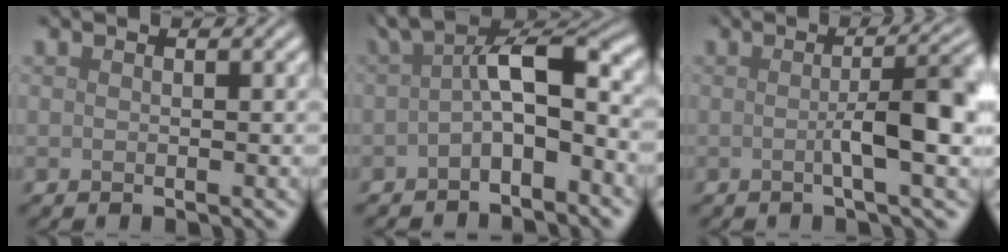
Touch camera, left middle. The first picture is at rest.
{"total": 5.6, "force": [-0.9, 2.2, 5.1], "torque": [-0.076, 0.013, -0.025]}
{"total": 6.2, "force": [-0.3, 1.2, 6.1], "torque": [-0.091, 0.005, -0.005]}